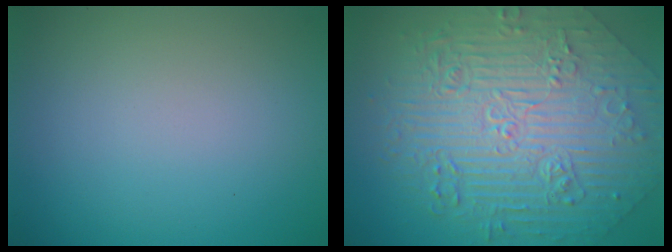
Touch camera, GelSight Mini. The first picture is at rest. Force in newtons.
{"total": 11.1, "press": 7.5, "slide": 8.1}